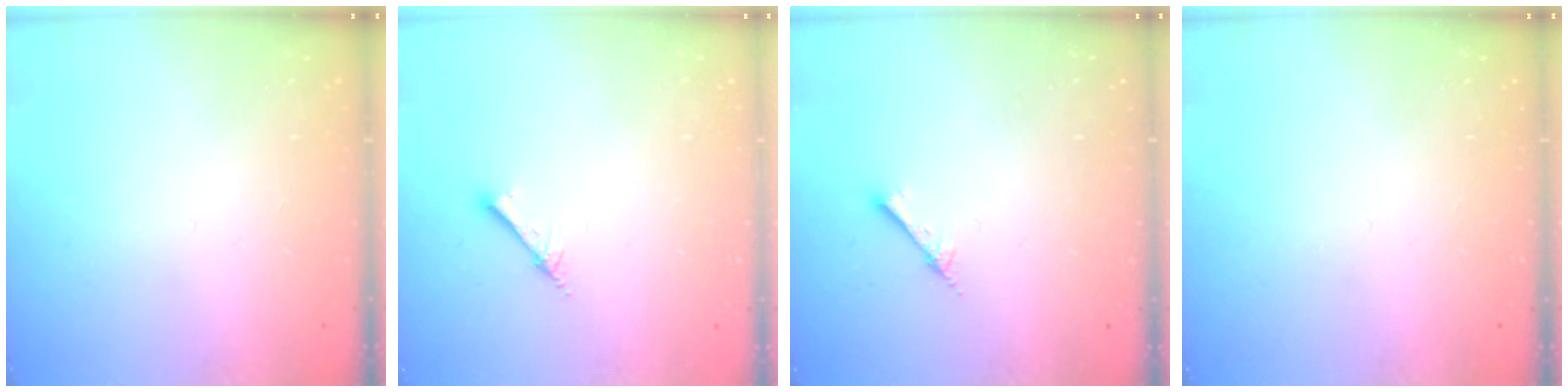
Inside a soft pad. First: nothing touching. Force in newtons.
{"total": 2.2, "press": 2.2, "slide": 0.3}
{"total": 2.6, "press": 2.6, "slide": 0.3}
{"total": 0.0}